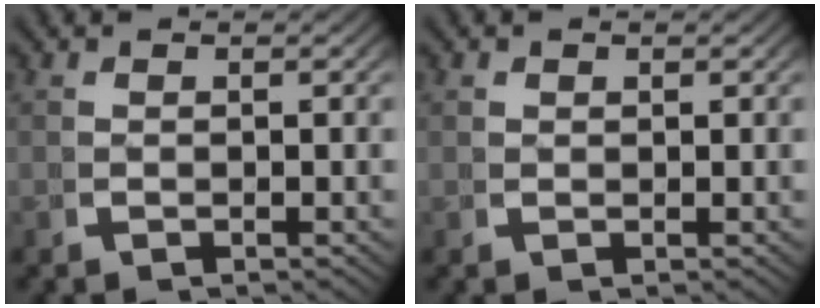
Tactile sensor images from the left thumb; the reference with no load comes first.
{"total": 0.8, "force": [0.6, 0.5, 0.1], "torque": [-0.004, -0.006, 0.017]}